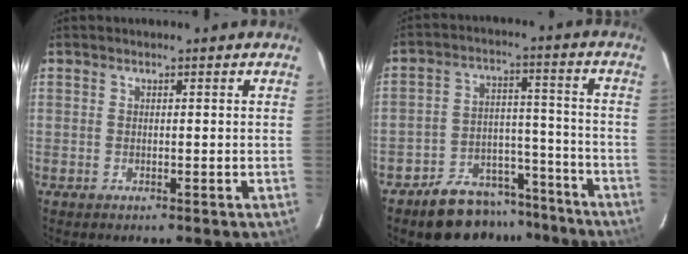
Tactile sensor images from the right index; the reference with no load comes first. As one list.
[{"total": 13.1, "force": [-10.8, 6.8, 2.8], "torque": [-0.055, 0.052, -0.142]}]